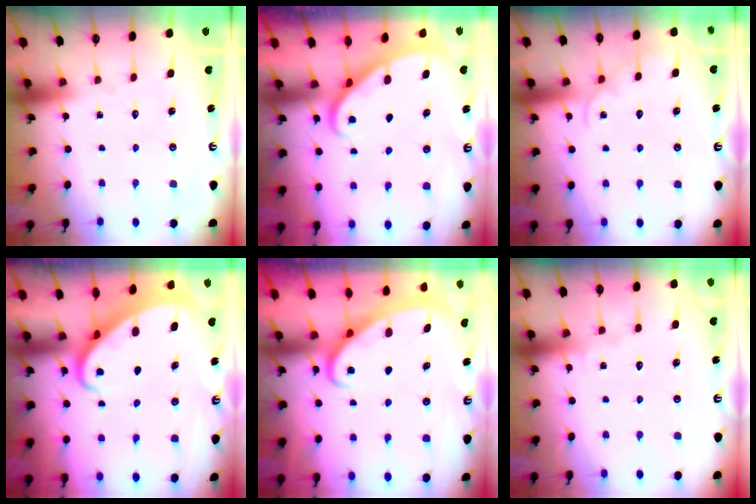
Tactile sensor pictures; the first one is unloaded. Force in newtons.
{"total": 2.2, "press": 2.2, "slide": 0.1}
{"total": 2.1, "press": 2.1, "slide": 0.3}
{"total": 3.0, "press": 3.0, "slide": 0.3}
{"total": 3.0, "press": 2.9, "slide": 0.3}
{"total": 1.9, "press": 1.9, "slide": 0.2}